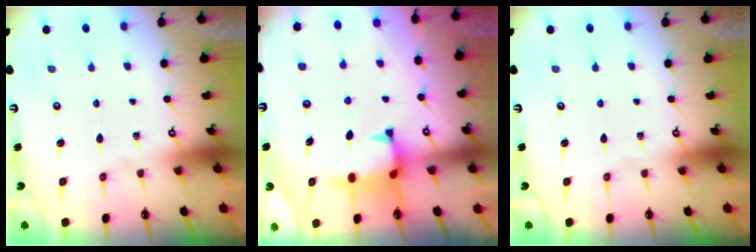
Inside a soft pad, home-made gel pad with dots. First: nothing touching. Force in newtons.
{"total": 1.3, "press": 1.0, "slide": 0.8}
{"total": 0.0}